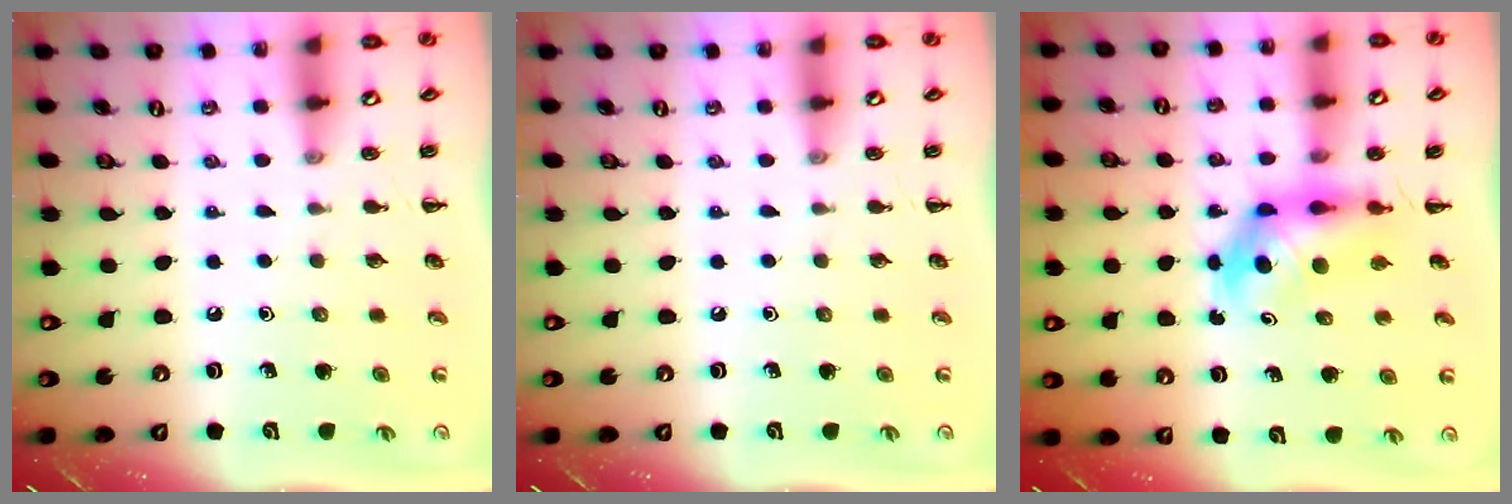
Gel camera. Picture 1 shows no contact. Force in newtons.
{"total": 0.0}
{"total": 5.2, "press": 5.1, "slide": 1.0}